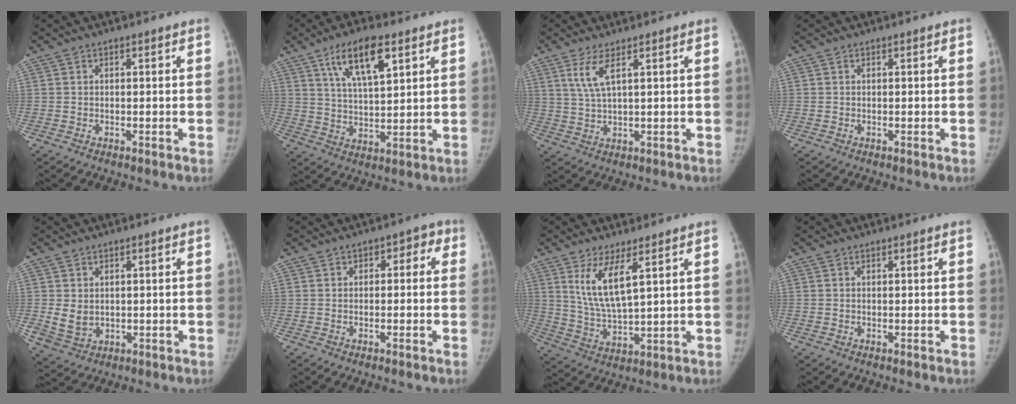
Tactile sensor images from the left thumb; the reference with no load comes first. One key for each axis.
{"total": 11.4, "fx": 6.0, "fy": 4.0, "fz": 8.8, "tx": -0.141, "ty": -0.023, "tz": 0.111}
{"total": 4.1, "fx": 2.2, "fy": 0.6, "fz": 3.5, "tx": -0.082, "ty": -0.015, "tz": 0.056}
{"total": 0.0}
{"total": 4.3, "fx": 0.3, "fy": 3.6, "fz": 2.3, "tx": -0.031, "ty": -0.013, "tz": 0.022}
{"total": 2.9, "fx": 0.0, "fy": 2.4, "fz": 1.7, "tx": 0.010, "ty": 0.014, "tz": -0.011}
{"total": 8.7, "fx": 4.0, "fy": 2.1, "fz": 7.4, "tx": -0.148, "ty": -0.038, "tz": 0.089}
{"total": 0.0}